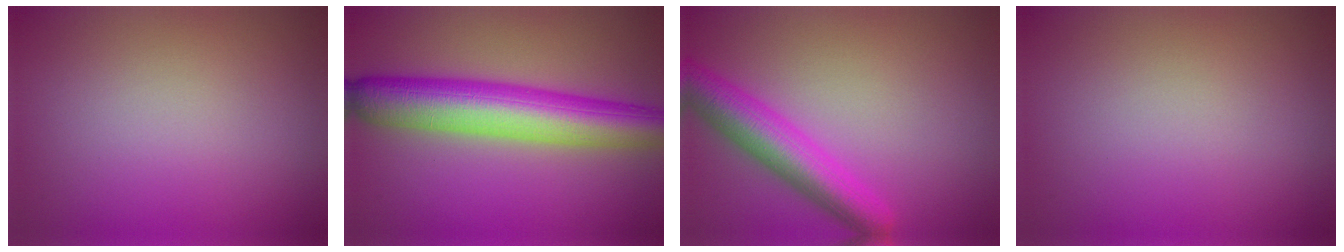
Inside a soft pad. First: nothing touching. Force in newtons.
{"total": 9.1, "press": 9.1, "slide": 0.2}
{"total": 5.6, "press": 5.6, "slide": 0.2}
{"total": 0.0}